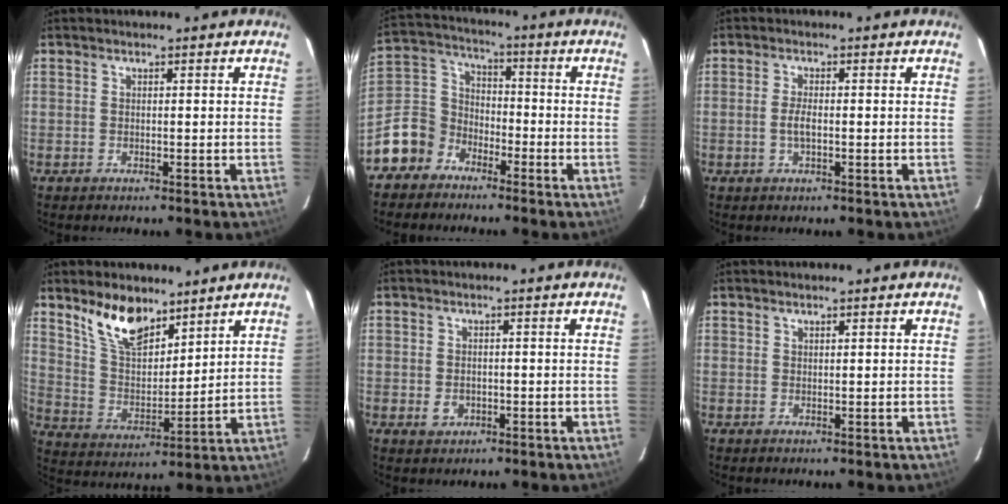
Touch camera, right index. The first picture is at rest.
{"total": 10.0, "force": [-6.3, 7.6, 1.6], "torque": [-0.055, 0.046, -0.130]}
{"total": 2.3, "force": [-0.5, 0.8, 2.1], "torque": [-0.043, -0.002, -0.008]}
{"total": 11.9, "force": [8.6, 5.2, 6.4], "torque": [-0.119, 0.004, 0.169]}
{"total": 2.7, "force": [-0.7, 2.2, 1.4], "torque": [-0.026, 0.000, -0.007]}
{"total": 0.7, "force": [0.6, 0.1, 0.2], "torque": [-0.005, 0.001, 0.011]}